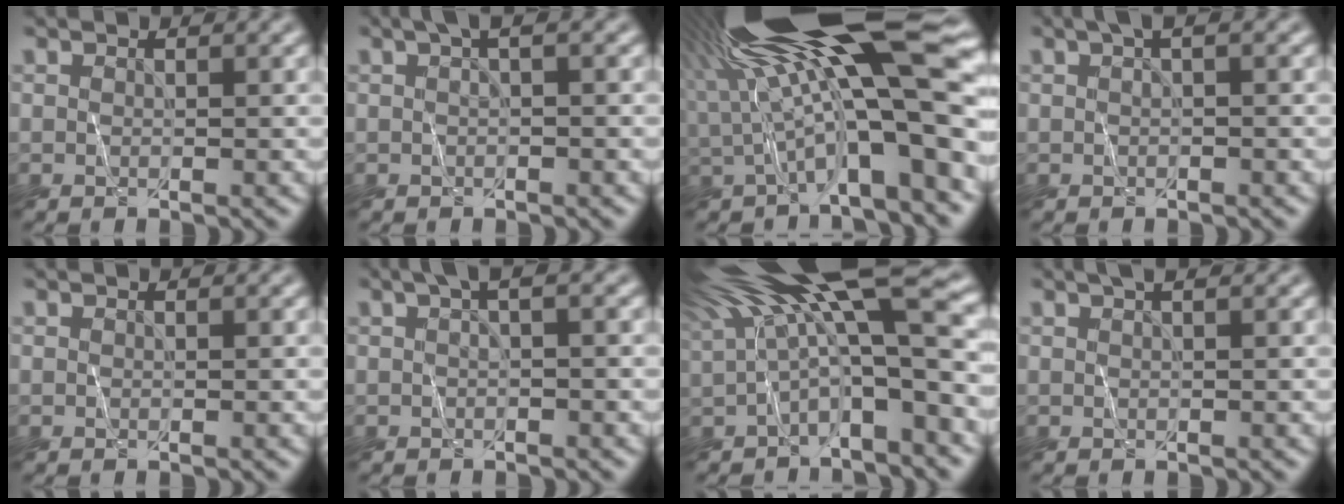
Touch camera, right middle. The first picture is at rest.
{"total": 2.2, "force": [0.6, 0.5, 2.1], "torque": [-0.036, 0.006, 0.004]}
{"total": 17.6, "force": [4.0, 3.4, 16.8], "torque": [-0.231, 0.017, 0.072]}
{"total": 1.9, "force": [0.6, 0.5, 1.8], "torque": [-0.031, 0.007, 0.004]}
{"total": 0.0}
{"total": 2.6, "force": [0.6, 0.6, 2.4], "torque": [-0.042, 0.007, 0.002]}
{"total": 14.2, "force": [3.9, 3.8, 13.1], "torque": [-0.219, 0.008, 0.077]}
{"total": 1.6, "force": [1.1, 0.2, 1.2], "torque": [-0.024, 0.006, 0.016]}